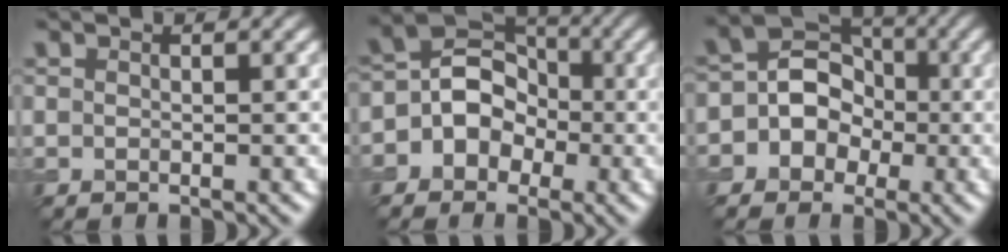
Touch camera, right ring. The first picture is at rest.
{"total": 6.1, "force": [-0.9, 5.3, 2.7], "torque": [-0.013, 0.023, -0.039]}
{"total": 5.8, "force": [-0.6, 5.2, 2.4], "torque": [-0.005, 0.023, -0.030]}